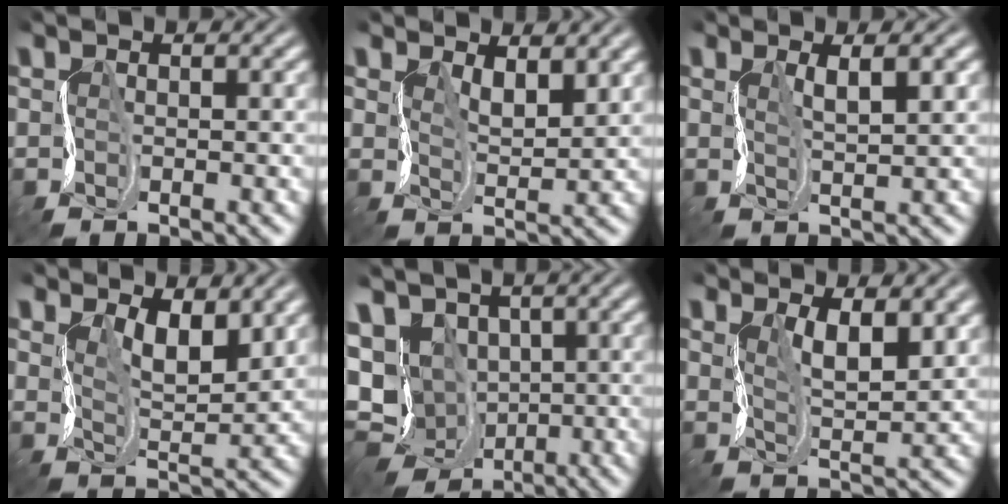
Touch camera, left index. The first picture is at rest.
{"total": 2.7, "force": [1.3, 1.1, 2.0], "torque": [-0.045, -0.011, 0.024]}
{"total": 2.1, "force": [0.6, 0.3, 2.0], "torque": [-0.042, -0.004, 0.008]}
{"total": 4.1, "force": [1.8, 1.7, 3.2], "torque": [-0.065, -0.016, 0.027]}
{"total": 12.0, "force": [-1.6, 10.1, 6.3], "torque": [-0.135, -0.016, -0.039]}
{"total": 4.0, "force": [1.5, 1.4, 3.4], "torque": [-0.073, -0.012, 0.025]}